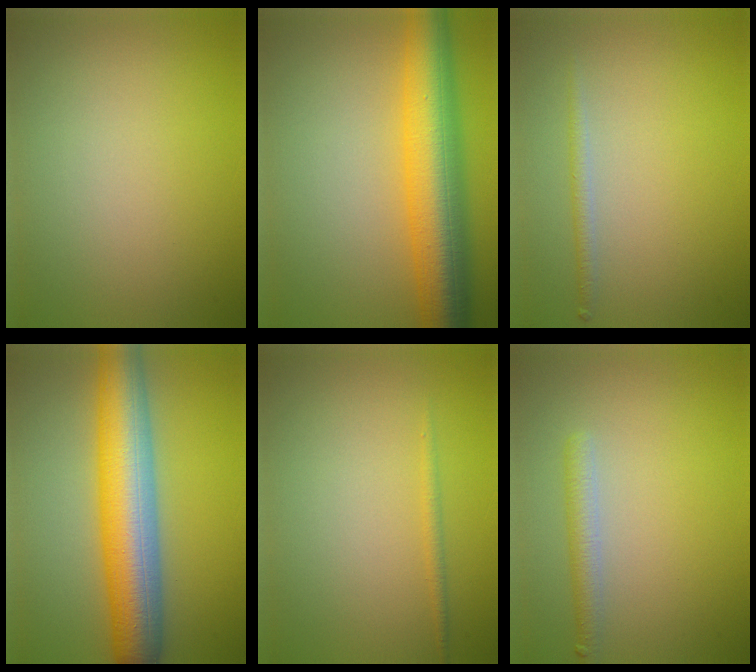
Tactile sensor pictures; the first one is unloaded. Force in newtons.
{"total": 9.3, "press": 9.3, "slide": 0.1}
{"total": 1.2, "press": 1.2, "slide": 0.0}
{"total": 10.1, "press": 10.1, "slide": 0.3}
{"total": 0.8, "press": 0.8, "slide": 0.1}
{"total": 2.2, "press": 2.2, "slide": 0.1}